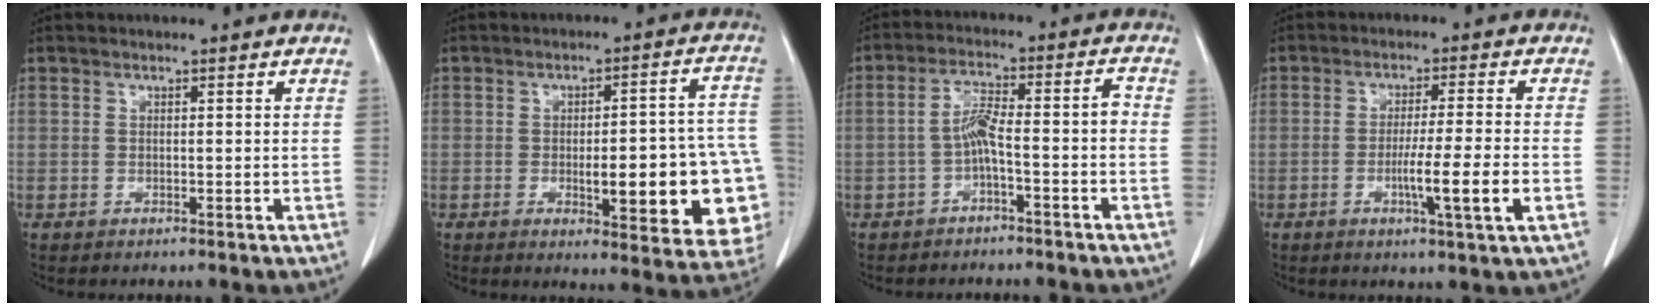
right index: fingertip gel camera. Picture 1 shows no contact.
{"total": 18.1, "force": [-4.1, 4.3, 17.1], "torque": [-0.127, 0.028, -0.031]}
{"total": 6.2, "force": [-2.1, 0.9, 5.8], "torque": [-0.108, 0.032, -0.036]}
{"total": 7.9, "force": [-2.3, -0.9, 7.5], "torque": [-0.122, -0.017, -0.041]}